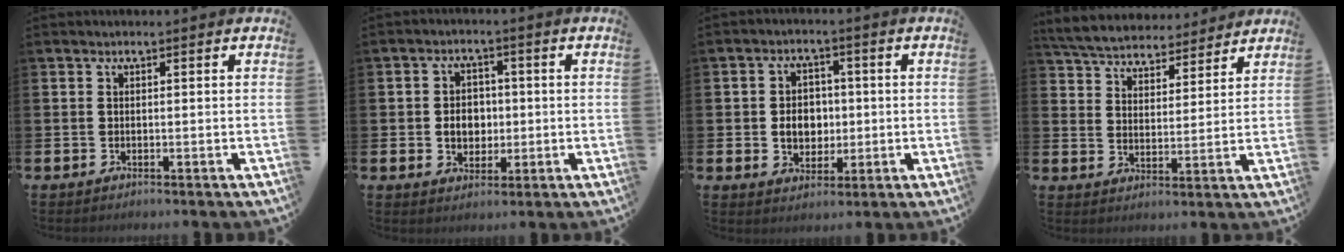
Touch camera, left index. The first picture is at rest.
{"total": 4.0, "force": [0.0, 3.4, 2.2], "torque": [-0.034, 0.005, -0.009]}
{"total": 4.4, "force": [0.0, 3.7, 2.3], "torque": [-0.037, 0.007, -0.008]}
{"total": 5.8, "force": [5.7, 1.3, 0.5], "torque": [-0.040, -0.037, 0.100]}